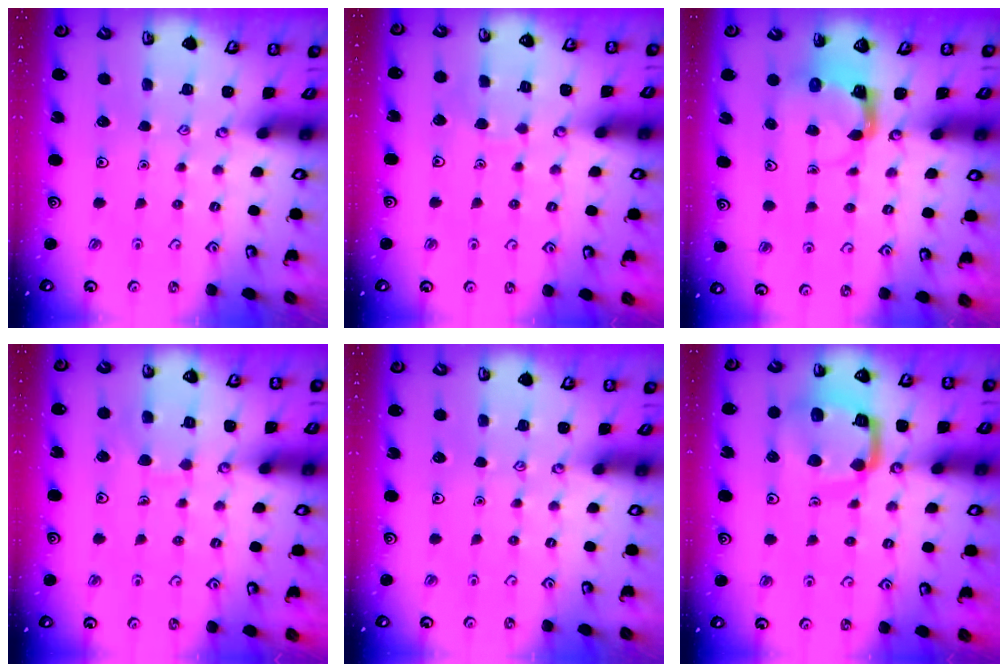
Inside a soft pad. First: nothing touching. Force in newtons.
{"total": 3.8, "press": 3.8, "slide": 0.2}
{"total": 4.0, "press": 3.9, "slide": 0.7}
{"total": 6.9, "press": 6.9, "slide": 0.6}
{"total": 0.0}
{"total": 15.5, "press": 15.4, "slide": 1.7}